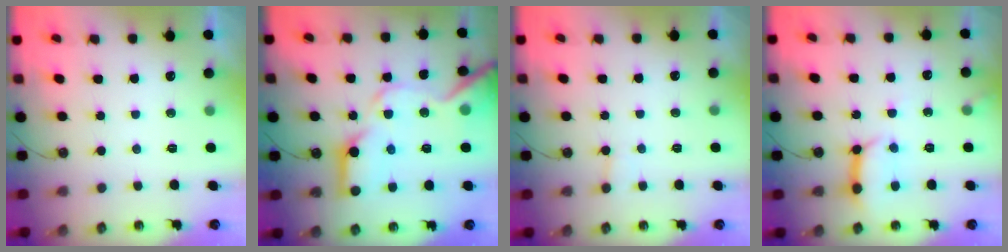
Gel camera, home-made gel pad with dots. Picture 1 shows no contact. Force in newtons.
{"total": 19.4, "press": 19.3, "slide": 2.3}
{"total": 4.1, "press": 4.0, "slide": 0.4}
{"total": 9.8, "press": 9.8, "slide": 1.0}